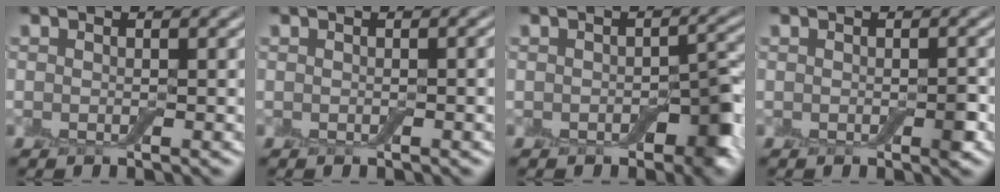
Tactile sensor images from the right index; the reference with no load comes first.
{"total": 0.6, "force": [-0.1, 0.1, 0.6], "torque": [-0.007, 0.000, -0.001]}
{"total": 3.6, "force": [-1.6, 2.1, 2.5], "torque": [-0.027, 0.000, -0.025]}
{"total": 1.0, "force": [-0.4, 0.6, 0.8], "torque": [-0.011, -0.002, -0.005]}